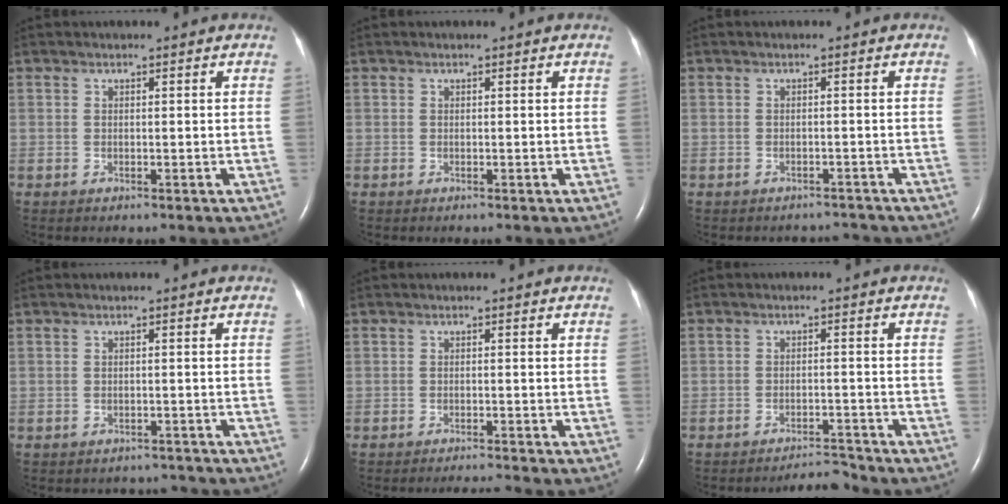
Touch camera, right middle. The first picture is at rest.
{"total": 0.0}
{"total": 2.2, "force": [-2.0, 0.7, -0.5], "torque": [0.007, 0.001, -0.026]}
{"total": 2.9, "force": [-2.7, 1.1, -0.4], "torque": [0.005, 0.006, -0.034]}
{"total": 2.4, "force": [-2.2, -1.0, 0.1], "torque": [-0.006, -0.012, -0.033]}
{"total": 3.3, "force": [-3.3, -0.1, -0.1], "torque": [0.001, -0.007, -0.051]}